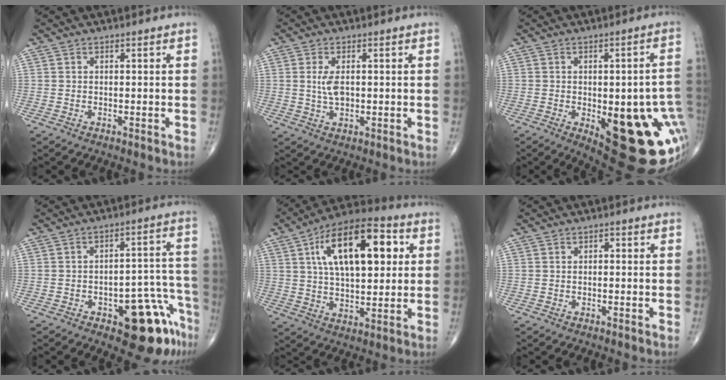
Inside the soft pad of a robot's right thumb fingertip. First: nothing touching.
{"total": 3.9, "force": [0.4, 2.0, 3.4], "torque": [-0.069, -0.006, 0.011]}
{"total": 24.5, "force": [-5.4, 9.2, 22.0], "torque": [-0.217, 0.000, -0.037]}
{"total": 13.6, "force": [-7.5, 5.5, 10.0], "torque": [-0.083, 0.064, -0.092]}
{"total": 20.1, "force": [5.6, 9.4, 16.8], "torque": [-0.250, 0.010, 0.084]}
{"total": 0.9, "force": [0.0, 0.6, 0.7], "torque": [-0.007, 0.003, -0.002]}